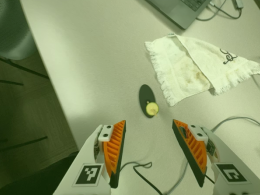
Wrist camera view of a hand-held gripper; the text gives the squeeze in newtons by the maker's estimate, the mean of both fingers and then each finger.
{"total": 0.0}